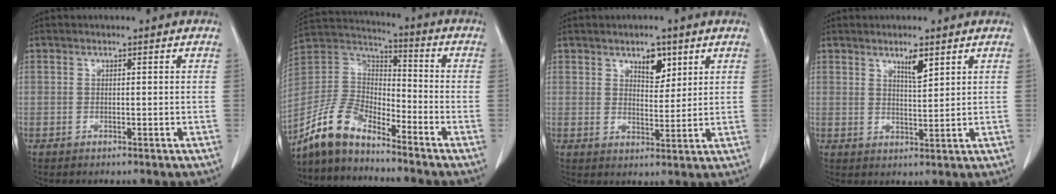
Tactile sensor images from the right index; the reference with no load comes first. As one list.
[{"total": 10.5, "force": [-8.9, 3.4, 4.4], "torque": [-0.108, 0.020, -0.180]}, {"total": 4.3, "force": [2.6, 2.1, 2.7], "torque": [-0.041, -0.004, 0.042]}, {"total": 3.3, "force": [2.1, 0.4, 2.5], "torque": [-0.047, -0.005, 0.038]}]